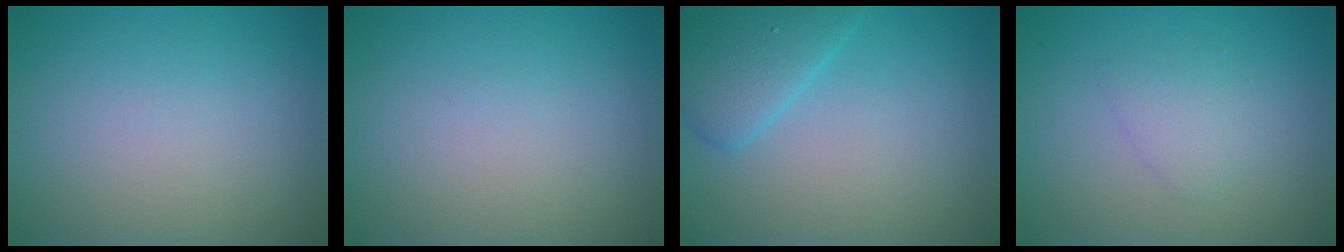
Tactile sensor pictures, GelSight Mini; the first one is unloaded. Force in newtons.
{"total": 0.0}
{"total": 3.5, "press": 3.5, "slide": 0.2}
{"total": 1.6, "press": 1.6, "slide": 0.1}